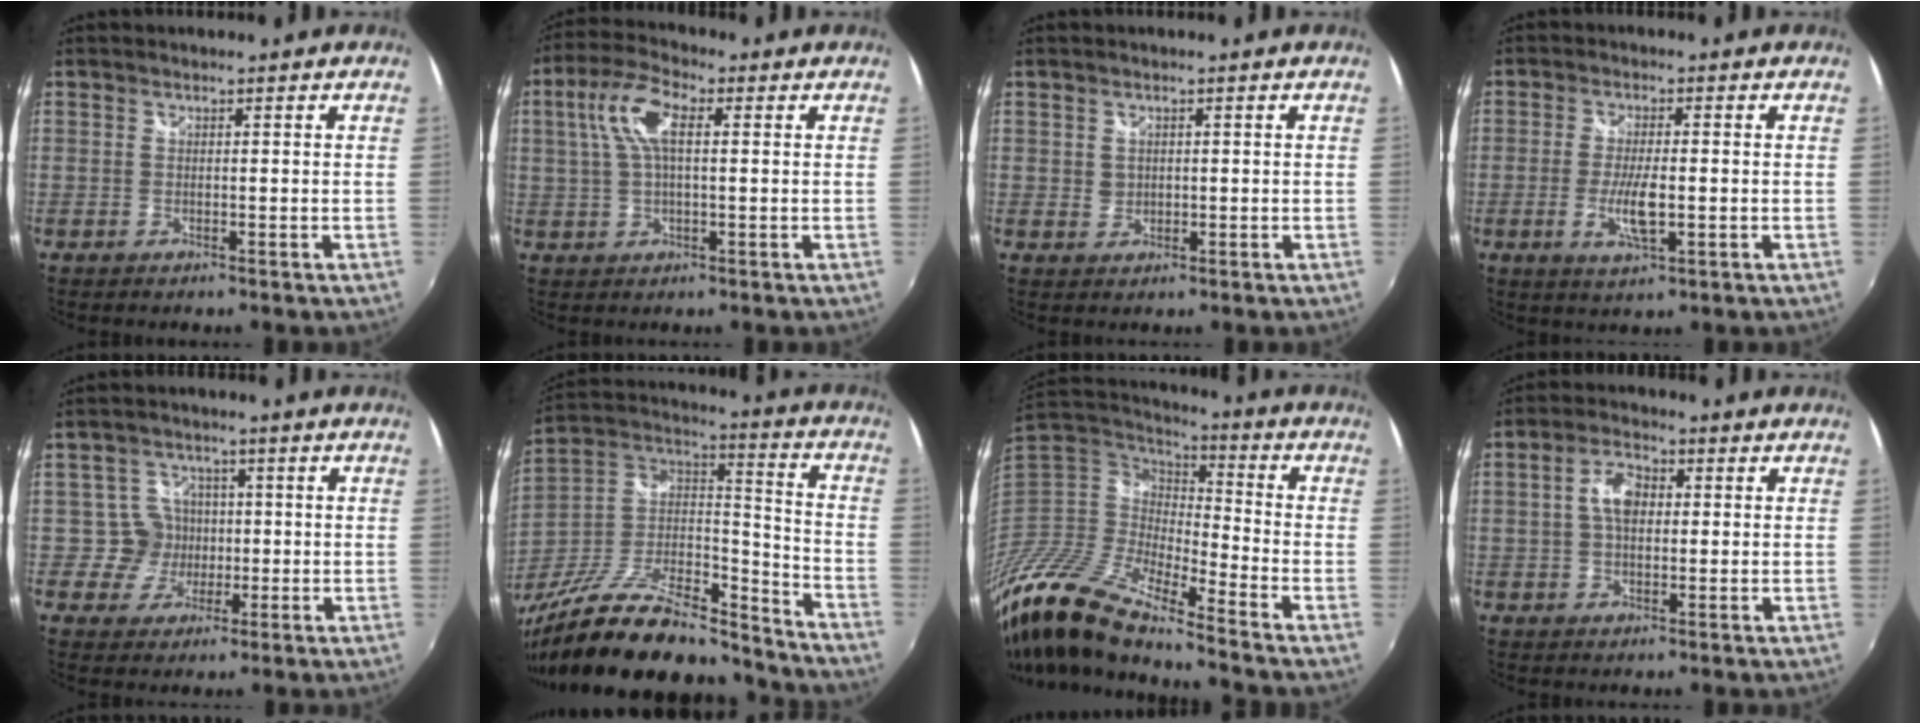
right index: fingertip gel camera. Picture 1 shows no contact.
{"total": 8.2, "force": [1.9, 3.2, 7.3], "torque": [-0.152, 0.020, 0.035]}
{"total": 1.7, "force": [0.6, 1.5, 0.6], "torque": [-0.006, 0.002, 0.011]}
{"total": 5.9, "force": [-1.4, 1.5, 5.5], "torque": [-0.111, -0.009, -0.025]}
{"total": 5.1, "force": [-0.7, 5.1, -0.4], "torque": [0.014, 0.012, -0.016]}
{"total": 30.3, "force": [-22.8, 11.1, 16.6], "torque": [-0.307, 0.005, -0.355]}
{"total": 19.3, "force": [-14.6, 3.9, 11.9], "torque": [-0.235, -0.035, -0.299]}
{"total": 5.5, "force": [0.5, 3.3, 4.3], "torque": [-0.081, 0.016, 0.010]}